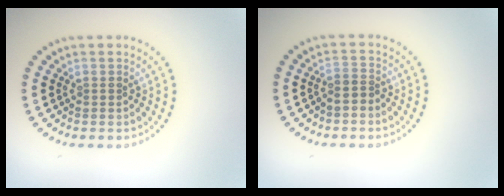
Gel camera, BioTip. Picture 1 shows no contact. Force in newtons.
{"total": 1.1, "press": 0.8, "slide": 0.7}